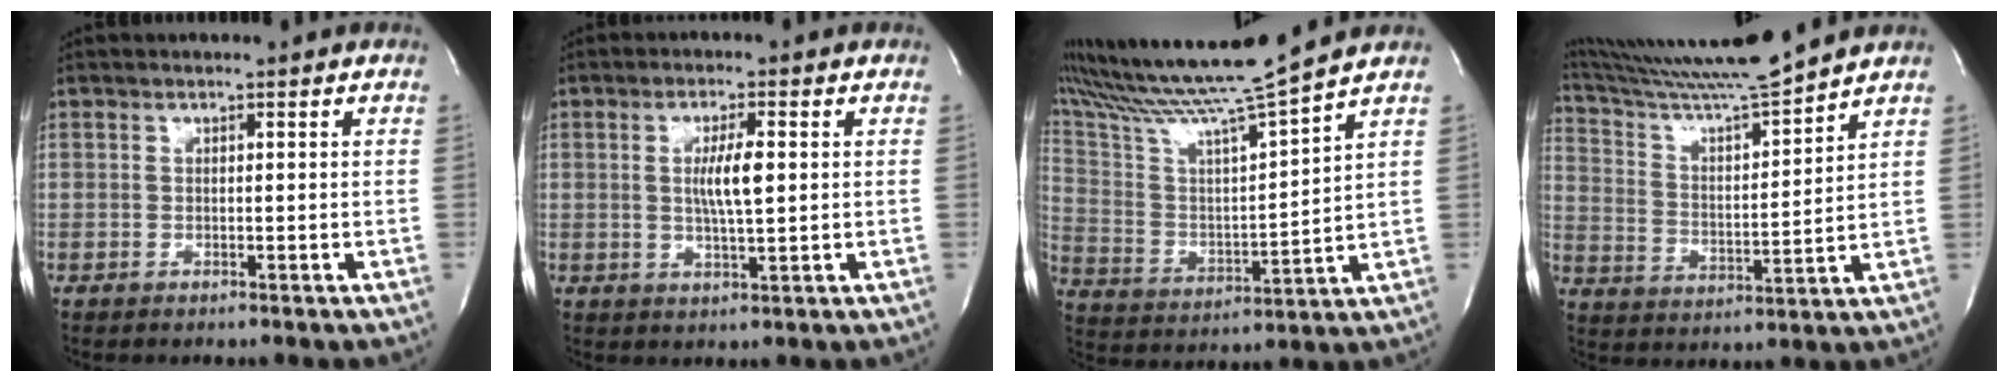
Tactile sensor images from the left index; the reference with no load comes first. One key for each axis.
{"total": 5.2, "fx": 0.6, "fy": 0.5, "fz": 5.1, "tx": -0.095, "ty": -0.003, "tz": 0.011}
{"total": 16.9, "fx": 15.1, "fy": -2.5, "fz": 7.3, "tx": -0.151, "ty": -0.032, "tz": 0.265}
{"total": 14.6, "fx": 13.5, "fy": -2.1, "fz": 5.2, "tx": -0.108, "ty": -0.021, "tz": 0.238}